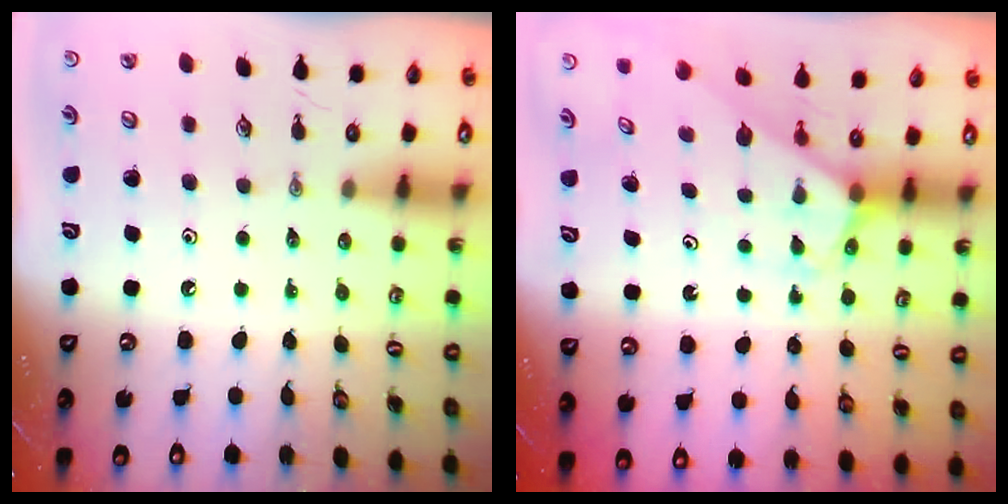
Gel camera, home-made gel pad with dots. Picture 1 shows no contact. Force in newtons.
{"total": 2.4, "press": 2.4, "slide": 0.2}